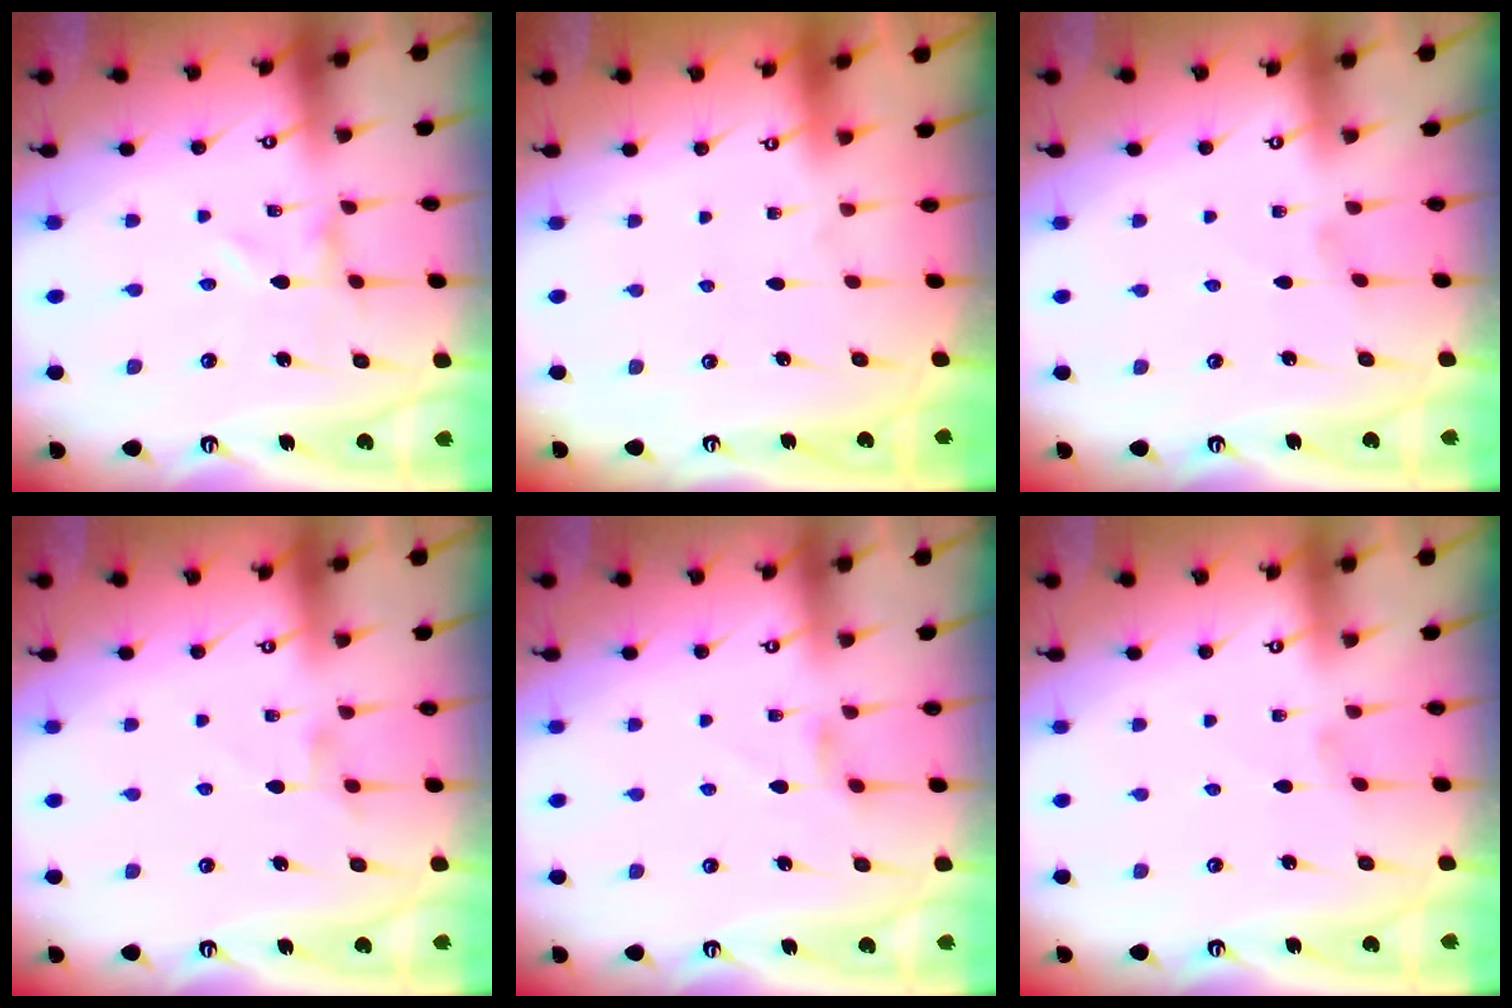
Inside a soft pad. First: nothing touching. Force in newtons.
{"total": 1.6, "press": 1.6, "slide": 0.2}
{"total": 0.0}
{"total": 2.3, "press": 2.3, "slide": 0.4}
{"total": 2.5, "press": 2.5, "slide": 0.4}
{"total": 0.0}